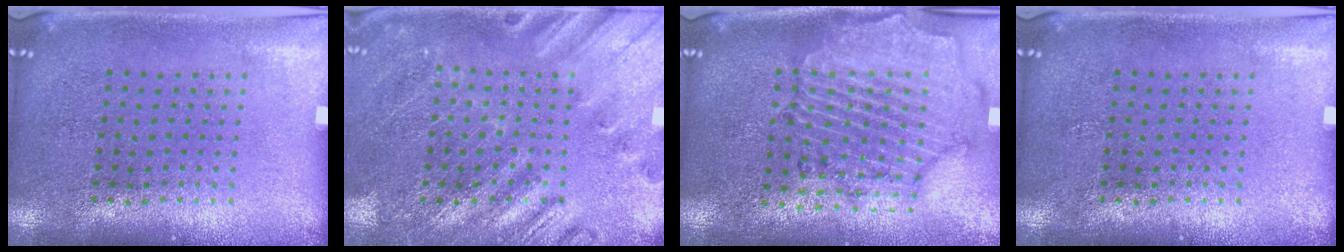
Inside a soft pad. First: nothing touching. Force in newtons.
{"total": 2.4, "press": 2.4, "slide": 0.5}
{"total": 1.6, "press": 1.6, "slide": 0.3}
{"total": 0.0}